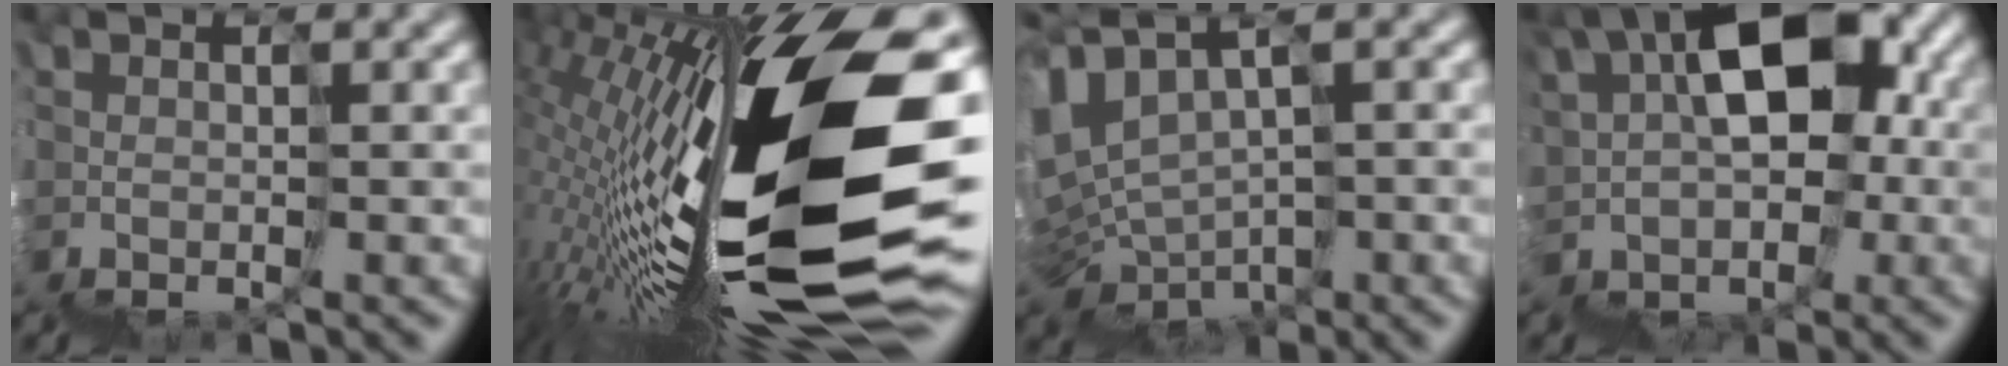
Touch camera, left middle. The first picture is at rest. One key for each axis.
{"total": 14.3, "fx": 1.4, "fy": 2.7, "fz": 14.0, "tx": -0.235, "ty": 0.022, "tz": 0.009}
{"total": 2.5, "fx": 2.1, "fy": 1.1, "fz": 0.6, "tx": -0.029, "ty": 0.023, "tz": 0.048}
{"total": 8.3, "fx": 4.2, "fy": 5.4, "fz": 4.7, "tx": -0.067, "ty": 0.035, "tz": 0.061}